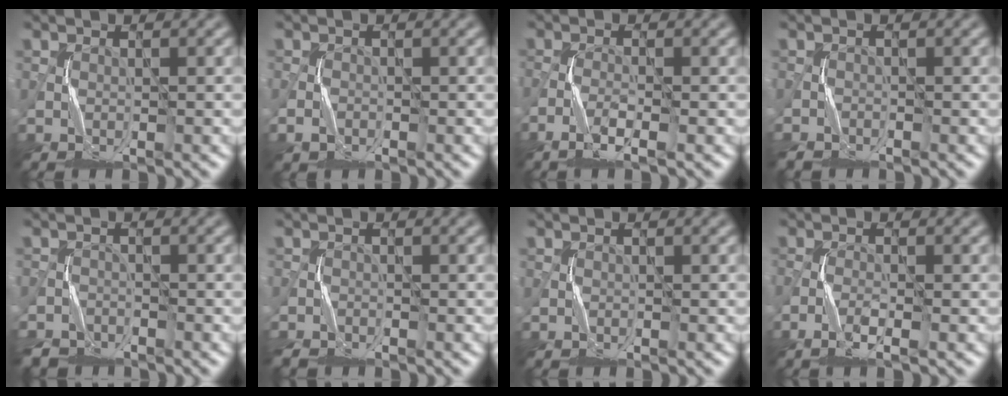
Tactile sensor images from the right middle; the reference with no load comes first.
{"total": 1.0, "force": [-0.6, 0.6, 0.5], "torque": [-0.008, 0.000, -0.012]}
{"total": 2.2, "force": [-1.3, 0.2, 1.8], "torque": [-0.040, -0.002, -0.030]}
{"total": 1.4, "force": [-1.3, 0.2, 0.0], "torque": [-0.001, -0.006, -0.032]}
{"total": 3.2, "force": [-3.0, 0.9, 0.0], "torque": [0.008, -0.018, -0.059]}
{"total": 1.8, "force": [-1.8, 0.2, 0.2], "torque": [-0.006, -0.010, -0.042]}
{"total": 0.0}
{"total": 1.8, "force": [-1.1, 0.1, 1.5], "torque": [-0.033, -0.002, -0.025]}